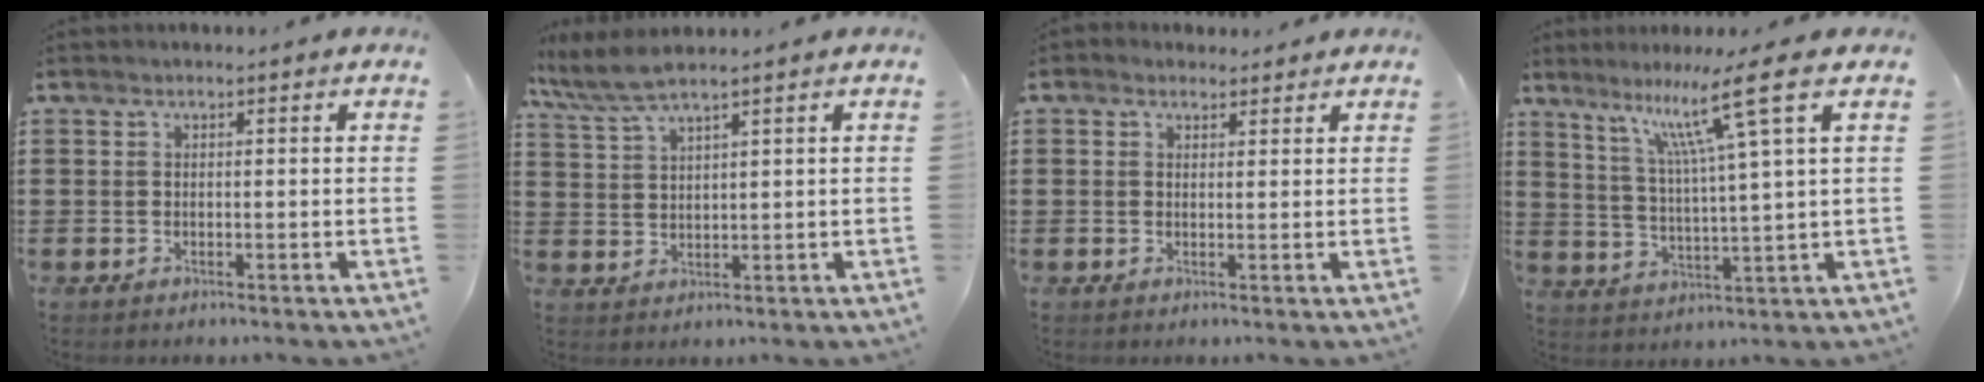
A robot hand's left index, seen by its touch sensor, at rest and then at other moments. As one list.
[{"total": 4.5, "force": [3.7, 0.1, 2.6], "torque": [-0.061, -0.007, 0.067]}, {"total": 1.6, "force": [1.3, 1.0, 0.1], "torque": [-0.007, 0.007, 0.025]}, {"total": 10.9, "force": [6.3, -0.9, 8.8], "torque": [-0.169, -0.020, 0.096]}]